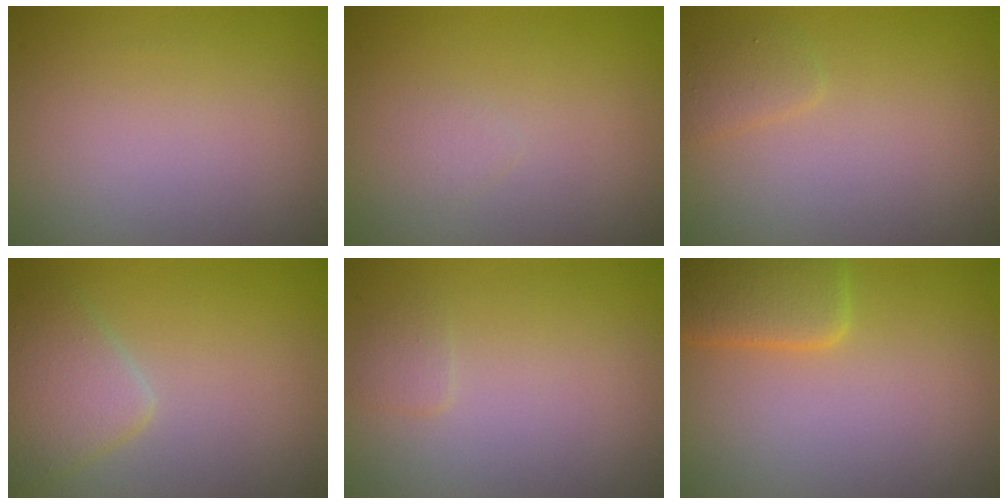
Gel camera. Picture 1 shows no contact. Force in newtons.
{"total": 0.6, "press": 0.6, "slide": 0.1}
{"total": 1.1, "press": 1.1, "slide": 0.1}
{"total": 3.2, "press": 3.2, "slide": 0.1}
{"total": 0.8, "press": 0.8, "slide": 0.1}
{"total": 4.2, "press": 4.2, "slide": 0.1}